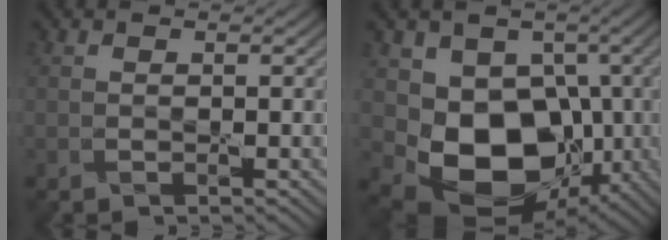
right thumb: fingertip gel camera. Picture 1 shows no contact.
{"total": 11.4, "force": [-1.3, 8.8, 7.2], "torque": [-0.134, -0.036, -0.021]}